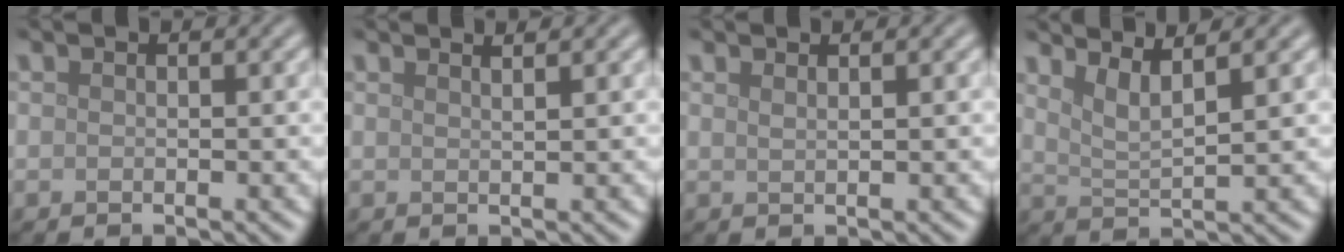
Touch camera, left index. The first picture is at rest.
{"total": 1.7, "force": [1.3, 0.6, 1.0], "torque": [0.001, 0.005, 0.000]}
{"total": 1.1, "force": [0.7, 0.4, 0.7], "torque": [-0.004, 0.001, 0.006]}
{"total": 3.4, "force": [2.4, 0.6, 2.3], "torque": [-0.034, 0.001, 0.047]}